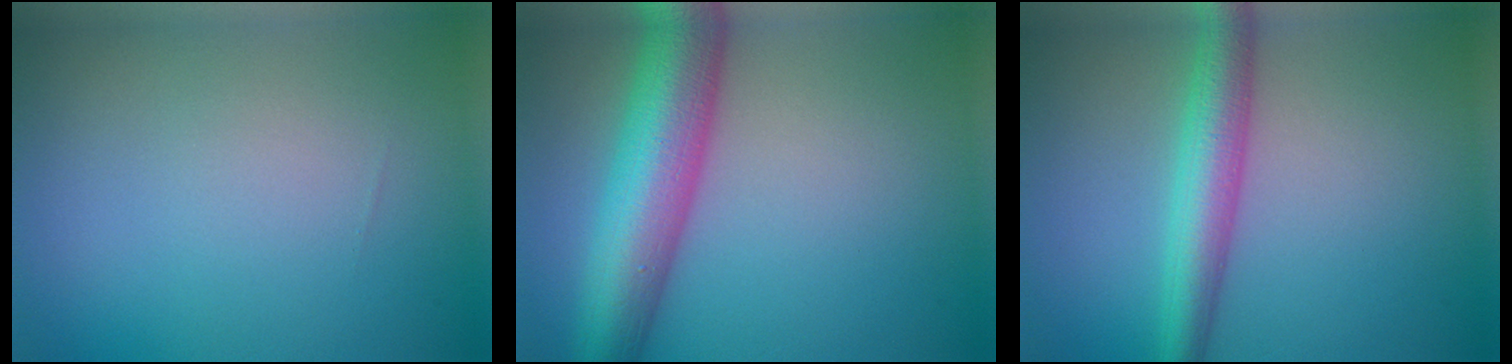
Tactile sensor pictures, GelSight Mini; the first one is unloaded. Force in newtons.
{"total": 9.4, "press": 9.4, "slide": 0.3}
{"total": 4.5, "press": 4.5, "slide": 0.1}